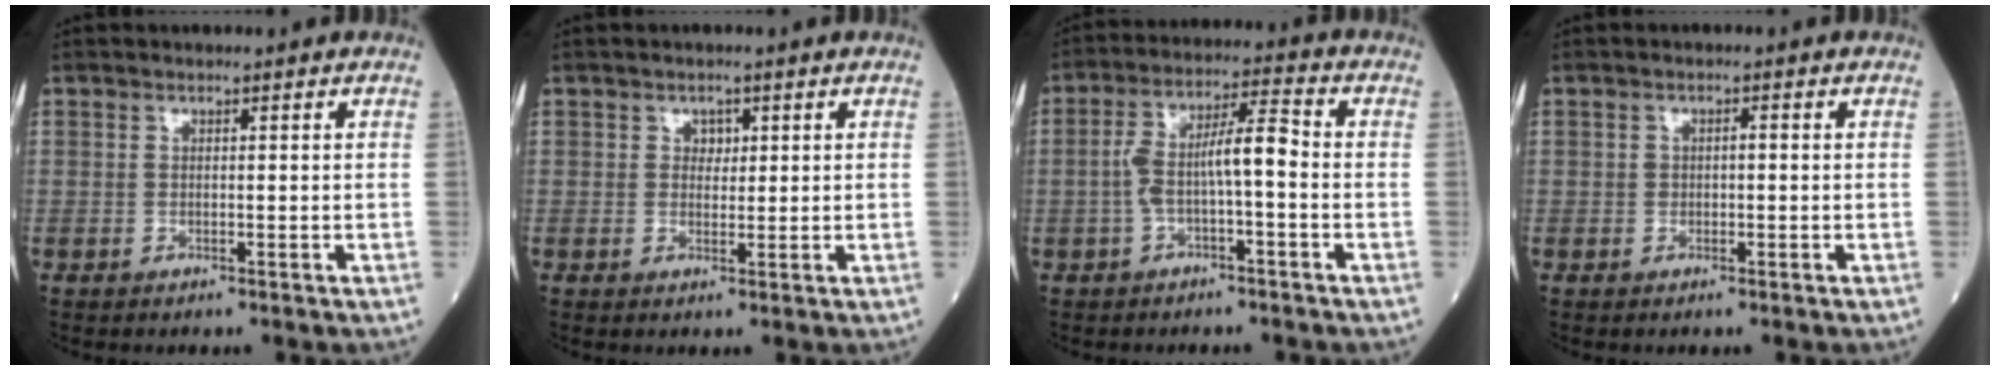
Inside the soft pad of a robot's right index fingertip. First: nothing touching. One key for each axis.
{"total": 1.6, "fx": 0.6, "fy": 1.2, "fz": 0.9, "tx": -0.006, "ty": -0.002, "tz": 0.007}
{"total": 7.5, "fx": -1.2, "fy": 1.3, "fz": 7.3, "tx": -0.139, "ty": 0.029, "tz": -0.024}
{"total": 1.1, "fx": 0.0, "fy": 0.7, "fz": 0.9, "tx": -0.016, "ty": 0.005, "tz": 0.000}